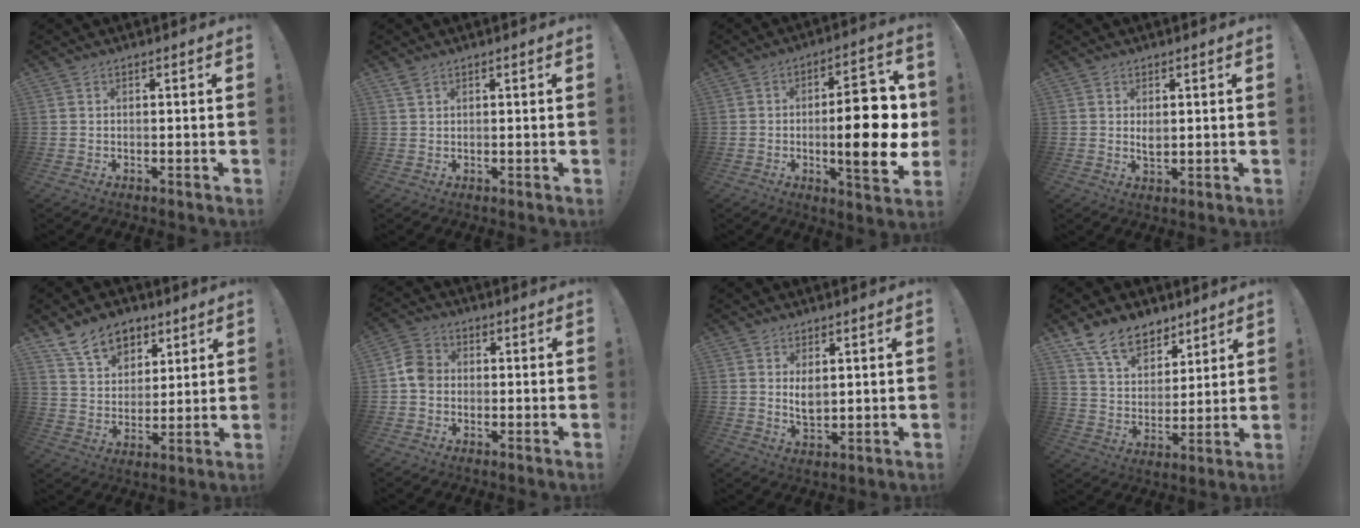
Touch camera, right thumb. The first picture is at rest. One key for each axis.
{"total": 1.8, "fx": 1.3, "fy": 0.6, "fz": 1.0, "tx": -0.014, "ty": -0.004, "tz": 0.023}
{"total": 18.5, "fx": -0.8, "fy": 5.3, "fz": 17.7, "tx": -0.241, "ty": -0.004, "tz": -0.012}
{"total": 2.5, "fx": 1.1, "fy": 1.3, "fz": 1.8, "tx": -0.016, "ty": -0.011, "tz": 0.015}
{"total": 13.2, "fx": 8.2, "fy": 9.0, "fz": 5.2, "tx": -0.085, "ty": -0.044, "tz": 0.159}
{"total": 6.2, "fx": -0.7, "fy": 5.0, "fz": 3.5, "tx": -0.061, "ty": 0.021, "tz": -0.008}
{"total": 4.3, "fx": 1.6, "fy": 2.3, "fz": 3.3, "tx": -0.046, "ty": -0.013, "tz": 0.028}
{"total": 13.1, "fx": 9.4, "fy": 7.8, "fz": 4.7, "tx": -0.082, "ty": -0.063, "tz": 0.181}